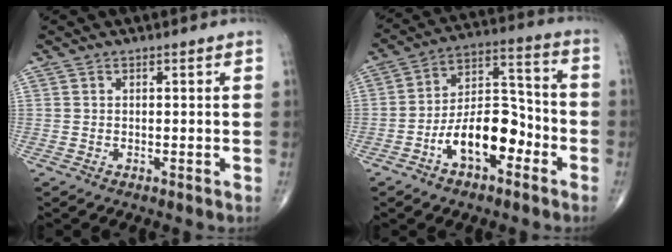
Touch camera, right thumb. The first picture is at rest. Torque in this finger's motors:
{"motor_torque": [1.77, 1.55, 1.26, -0.75, 0.08]}